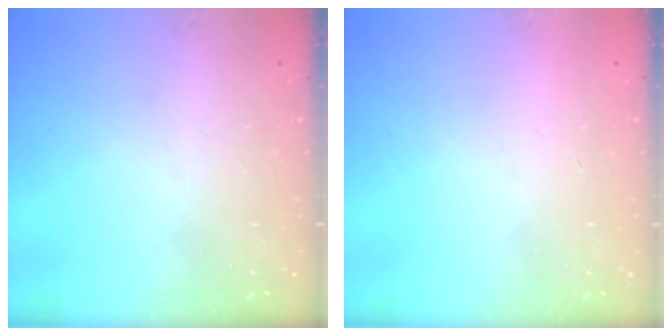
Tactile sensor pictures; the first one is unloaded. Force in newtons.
{"total": 1.6, "press": 1.6, "slide": 0.1}